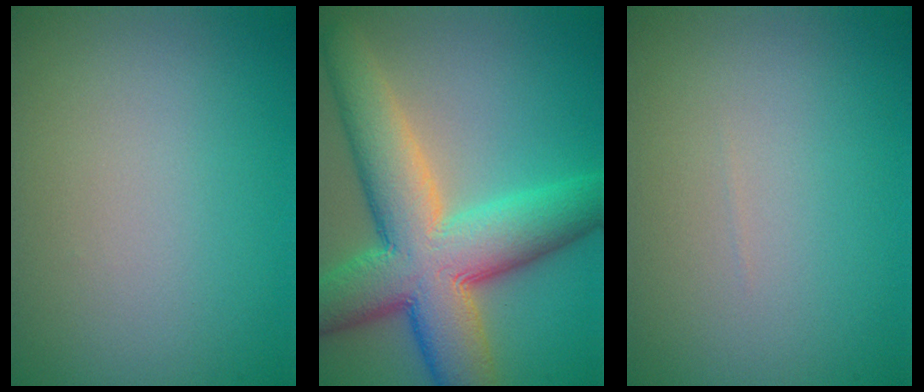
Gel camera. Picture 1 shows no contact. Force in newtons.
{"total": 12.0, "press": 12.0, "slide": 0.8}
{"total": 0.0}